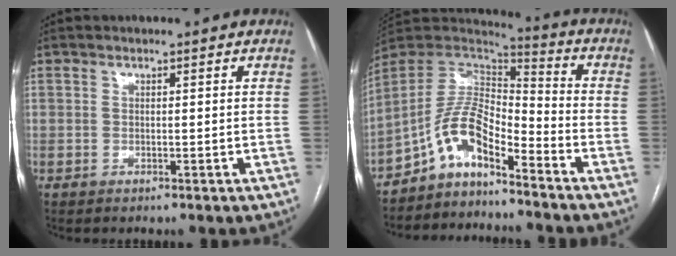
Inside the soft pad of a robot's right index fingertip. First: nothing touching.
{"total": 9.8, "force": [-6.8, 3.0, 6.3], "torque": [-0.126, 0.034, -0.129]}